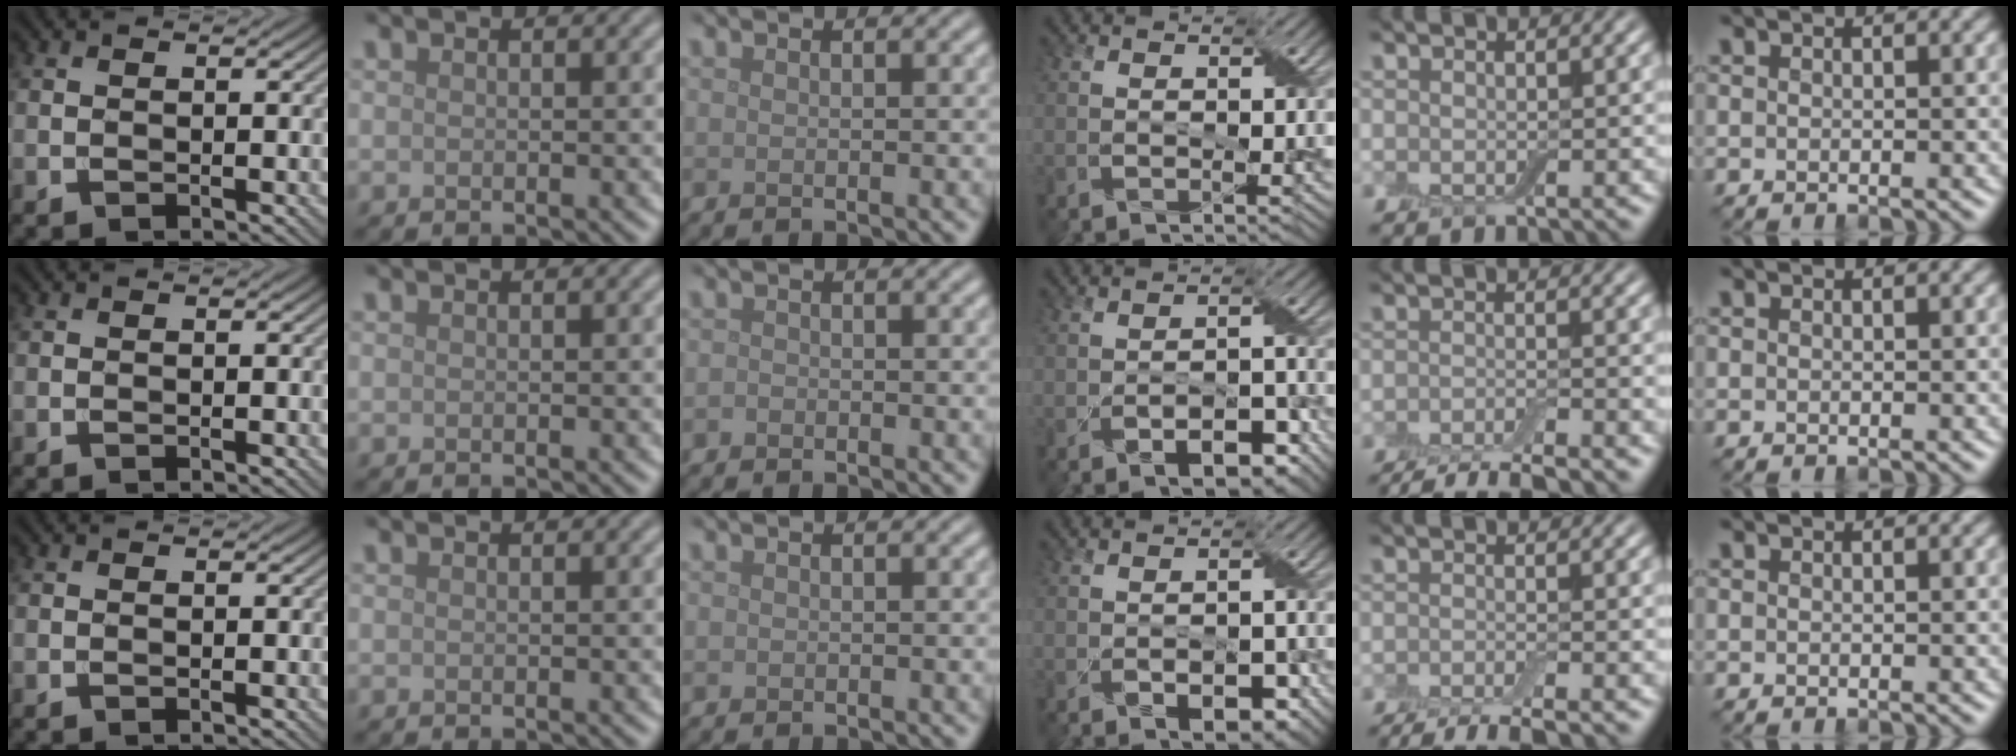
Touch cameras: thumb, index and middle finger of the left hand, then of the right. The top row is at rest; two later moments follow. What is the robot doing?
{"motion": "fold", "object": "cloth"}